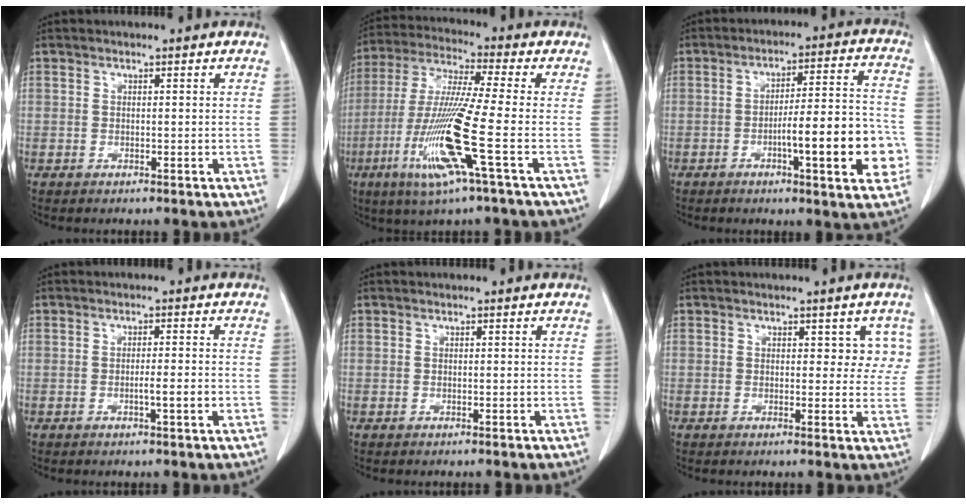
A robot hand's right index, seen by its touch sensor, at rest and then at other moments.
{"total": 14.5, "force": [-4.9, -0.9, 13.7], "torque": [-0.286, -0.025, -0.099]}
{"total": 13.6, "force": [-3.9, 2.0, 12.8], "torque": [-0.176, 0.017, -0.052]}
{"total": 2.6, "force": [-0.7, 0.0, 2.5], "torque": [-0.041, -0.001, -0.010]}
{"total": 0.0}
{"total": 3.7, "force": [1.6, 2.3, 2.4], "torque": [-0.007, 0.004, 0.015]}